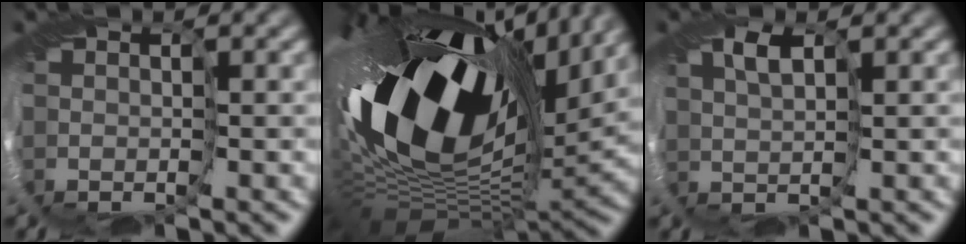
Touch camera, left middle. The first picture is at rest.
{"total": 18.7, "force": [3.3, 10.0, 15.4], "torque": [-0.285, -0.025, 0.050]}
{"total": 1.3, "force": [0.3, 0.4, 1.3], "torque": [-0.030, 0.005, 0.003]}